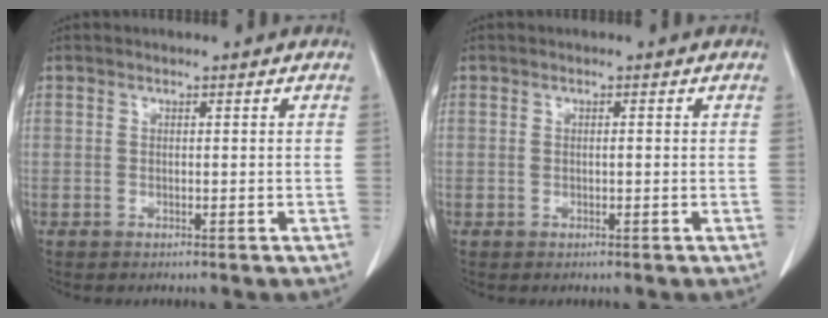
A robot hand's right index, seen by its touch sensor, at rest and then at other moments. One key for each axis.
{"total": 0.7, "fx": 0.1, "fy": 0.3, "fz": 0.6, "tx": -0.013, "ty": 0.006, "tz": 0.005}